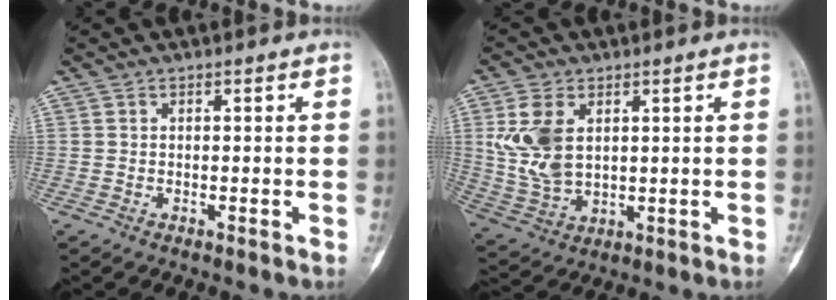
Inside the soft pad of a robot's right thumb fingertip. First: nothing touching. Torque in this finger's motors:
{"motor_torque": [0.44, 1.84, 0.88, 0.42, 0.09]}